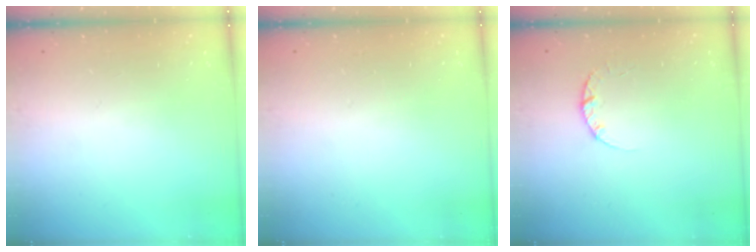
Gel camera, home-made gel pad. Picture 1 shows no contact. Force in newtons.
{"total": 2.7, "press": 2.7, "slide": 0.2}
{"total": 2.4, "press": 2.3, "slide": 0.3}